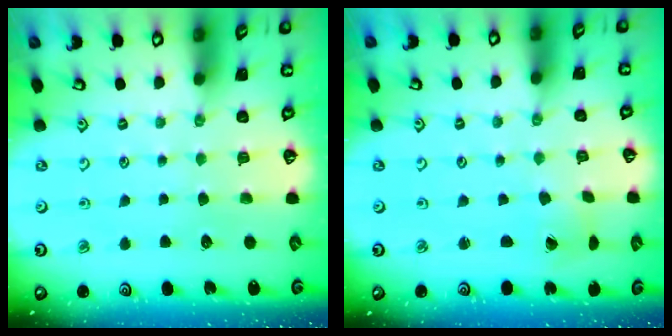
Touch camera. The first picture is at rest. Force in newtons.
{"total": 1.2, "press": 1.2, "slide": 0.2}